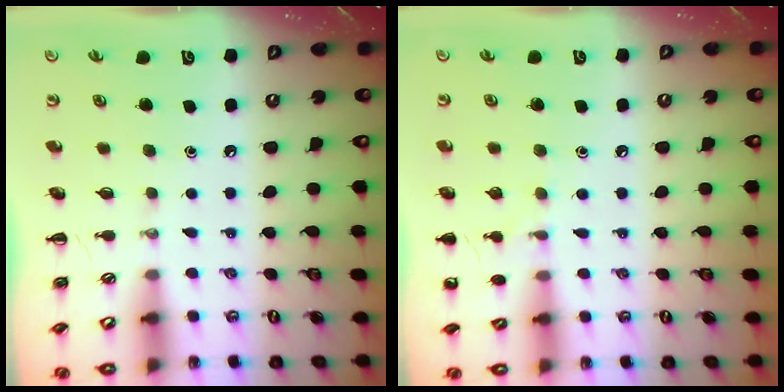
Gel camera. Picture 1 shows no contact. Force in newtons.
{"total": 7.0, "press": 6.7, "slide": 2.1}